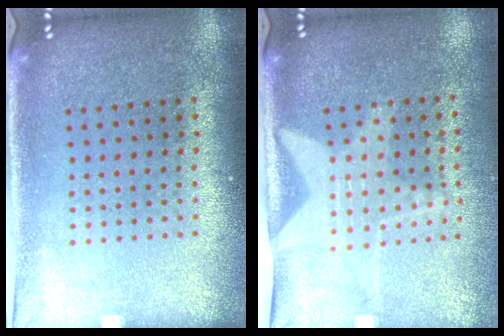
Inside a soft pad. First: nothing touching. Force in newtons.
{"total": 2.0, "press": 1.6, "slide": 1.2}